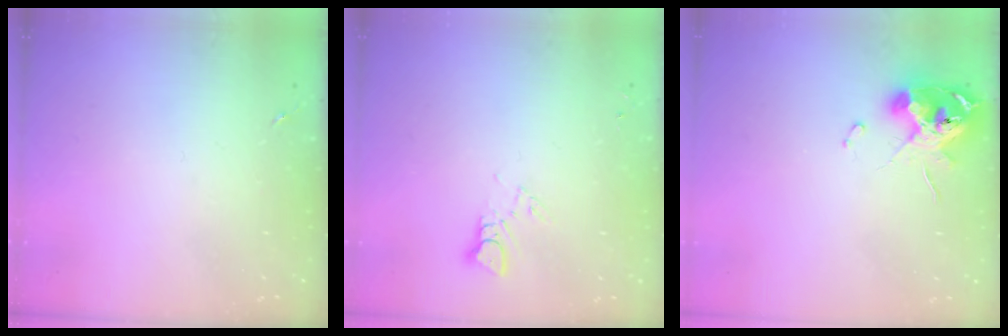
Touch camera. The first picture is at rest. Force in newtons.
{"total": 3.2, "press": 3.2, "slide": 0.0}
{"total": 11.2, "press": 11.2, "slide": 1.3}